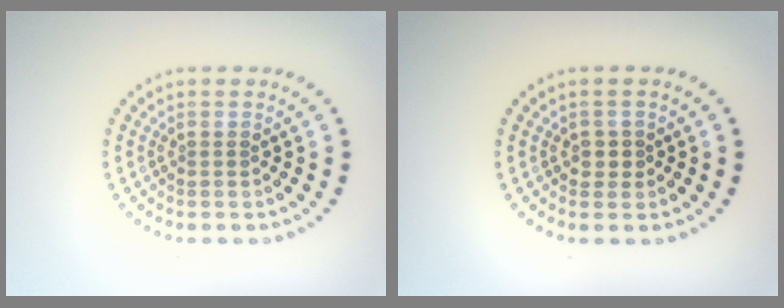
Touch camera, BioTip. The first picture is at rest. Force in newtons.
{"total": 1.2, "press": 1.0, "slide": 0.6}